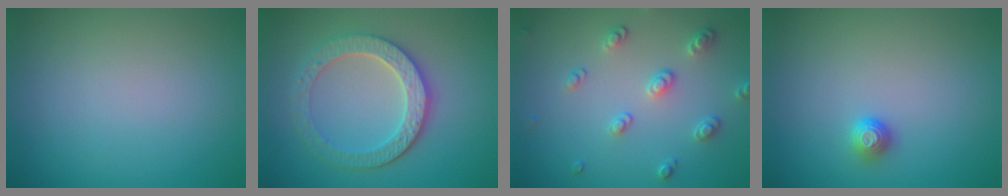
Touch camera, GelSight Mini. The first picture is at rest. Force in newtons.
{"total": 4.6, "press": 4.1, "slide": 2.1}
{"total": 2.6, "press": 2.5, "slide": 0.8}
{"total": 1.2, "press": 1.1, "slide": 0.4}